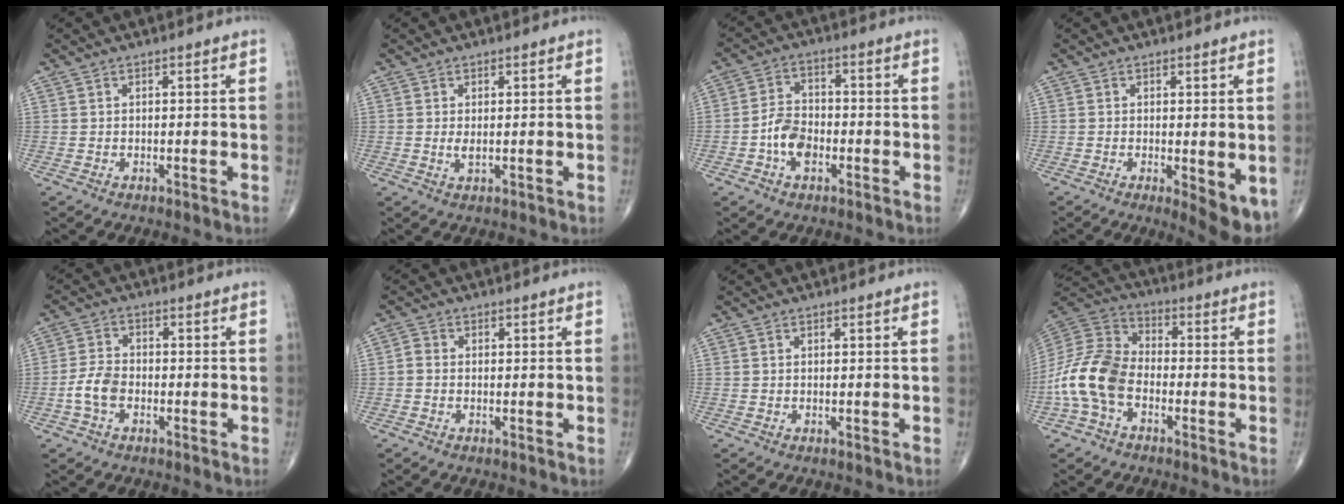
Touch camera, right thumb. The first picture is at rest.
{"total": 1.4, "force": [0.2, 0.5, 1.3], "torque": [-0.026, -0.005, 0.006]}
{"total": 6.5, "force": [-2.3, 4.3, 4.4], "torque": [-0.066, 0.020, -0.049]}
{"total": 6.3, "force": [-1.2, 2.1, 5.8], "torque": [-0.076, -0.018, -0.014]}
{"total": 5.2, "force": [-1.9, 3.3, 3.5], "torque": [-0.072, 0.016, -0.042]}
{"total": 1.6, "force": [-0.4, 1.3, 0.9], "torque": [-0.011, 0.003, -0.012]}
{"total": 0.0}
{"total": 13.7, "force": [-4.3, 9.0, 9.5], "torque": [-0.190, 0.044, -0.094]}